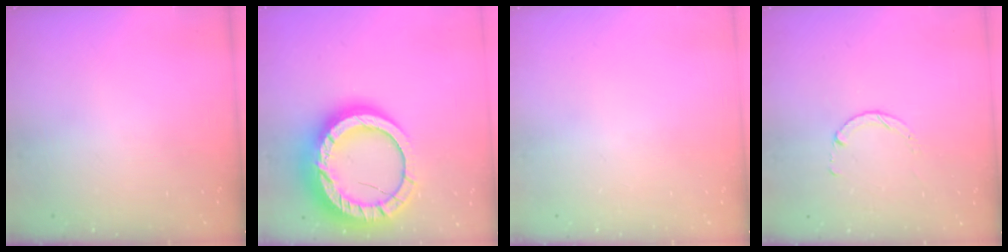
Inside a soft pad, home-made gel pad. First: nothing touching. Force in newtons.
{"total": 25.5, "press": 25.4, "slide": 2.4}
{"total": 0.0}
{"total": 1.4, "press": 1.4, "slide": 0.2}